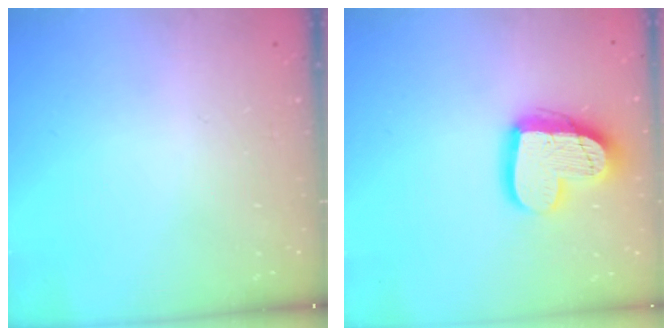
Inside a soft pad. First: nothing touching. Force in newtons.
{"total": 17.8, "press": 17.7, "slide": 1.4}